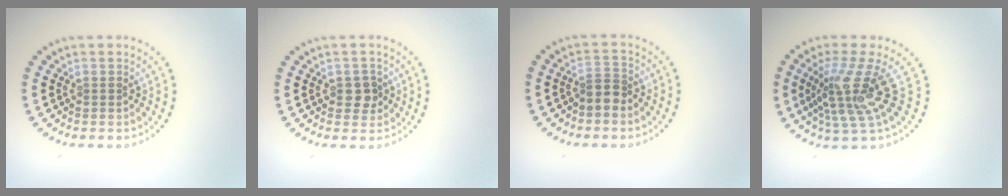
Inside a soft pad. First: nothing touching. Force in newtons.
{"total": 1.8, "press": 1.7, "slide": 0.4}
{"total": 2.1, "press": 1.7, "slide": 1.2}
{"total": 4.7, "press": 3.2, "slide": 3.4}